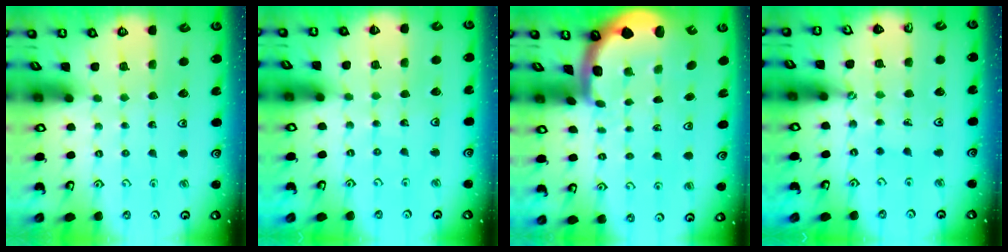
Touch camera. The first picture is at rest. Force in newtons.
{"total": 4.9, "press": 4.5, "slide": 1.9}
{"total": 3.5, "press": 3.2, "slide": 1.5}
{"total": 2.8, "press": 2.5, "slide": 1.3}